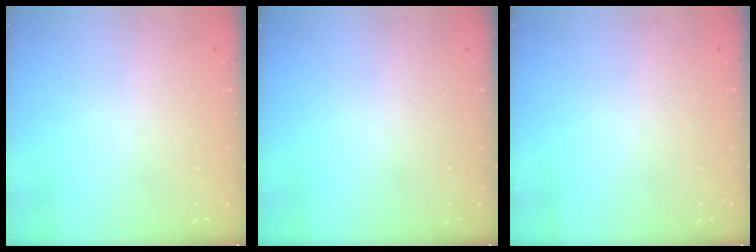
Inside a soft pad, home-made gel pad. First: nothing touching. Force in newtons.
{"total": 0.0}
{"total": 0.0}